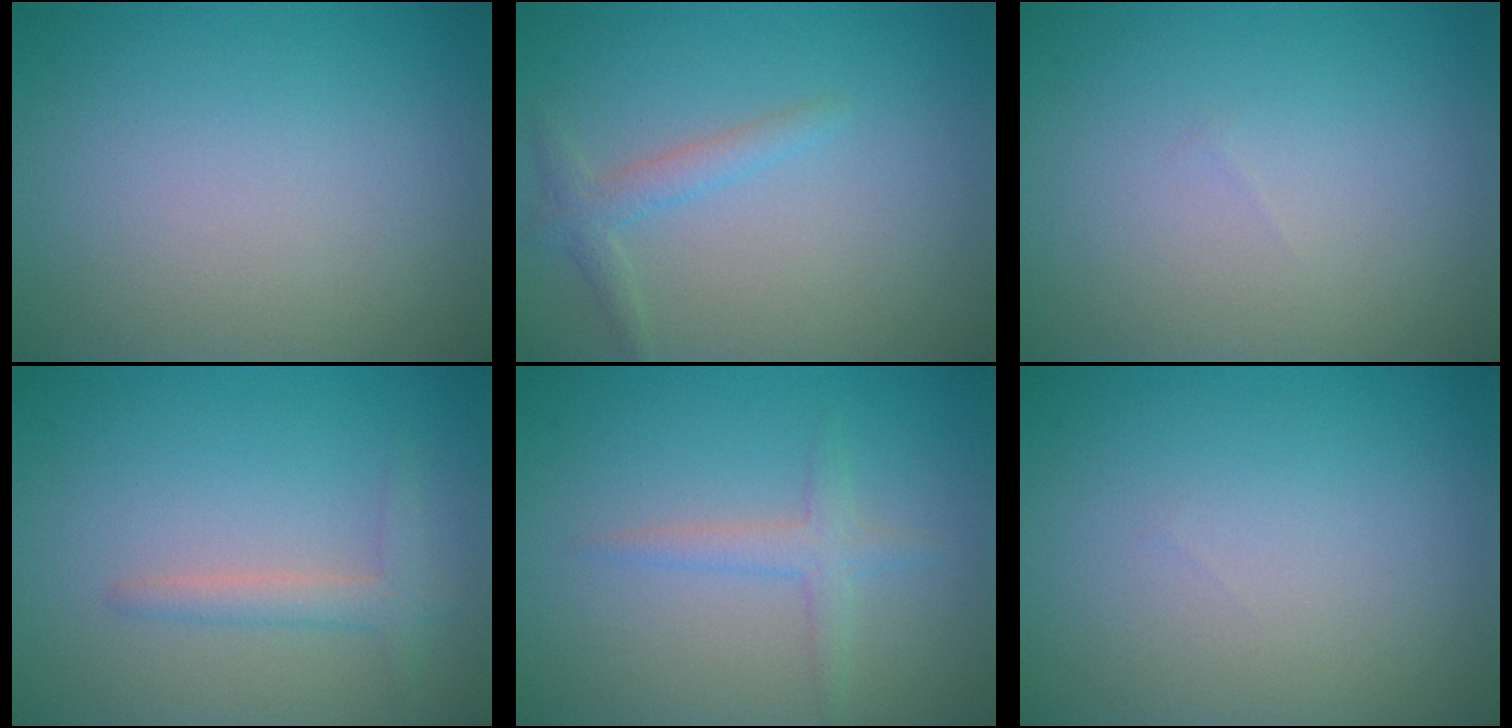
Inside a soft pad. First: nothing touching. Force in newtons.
{"total": 1.8, "press": 1.8, "slide": 0.1}
{"total": 0.0}
{"total": 1.9, "press": 1.9, "slide": 0.2}
{"total": 1.9, "press": 1.9, "slide": 0.1}
{"total": 0.0}